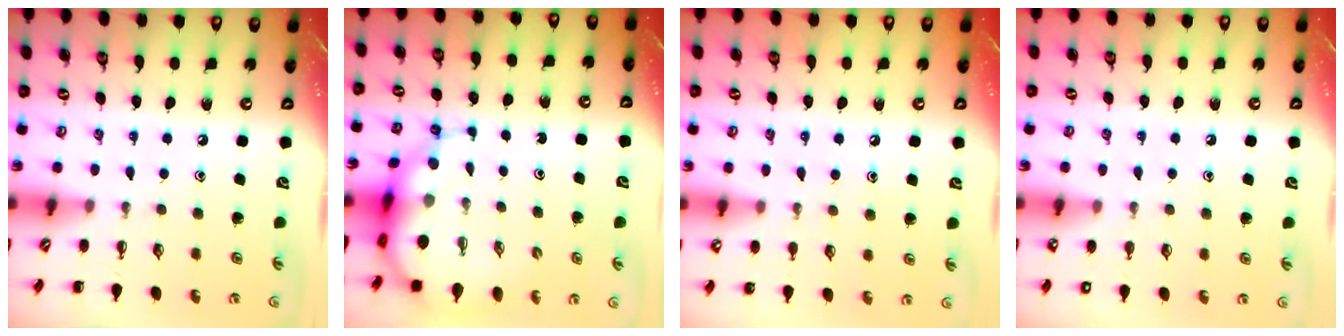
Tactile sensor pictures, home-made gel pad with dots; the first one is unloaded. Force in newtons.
{"total": 8.8, "press": 8.4, "slide": 2.7}
{"total": 7.3, "press": 7.1, "slide": 1.8}
{"total": 1.4, "press": 1.4, "slide": 0.1}